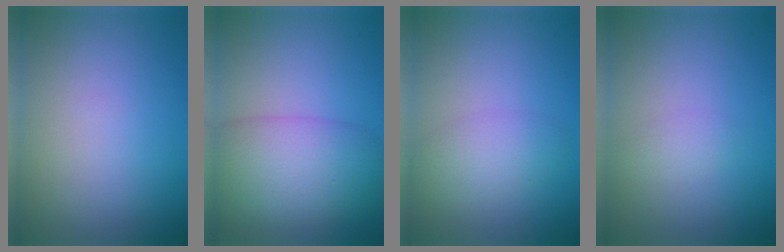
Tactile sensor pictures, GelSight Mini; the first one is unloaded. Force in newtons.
{"total": 7.8, "press": 7.7, "slide": 0.5}
{"total": 2.7, "press": 2.7, "slide": 0.0}
{"total": 1.0, "press": 1.0, "slide": 0.1}